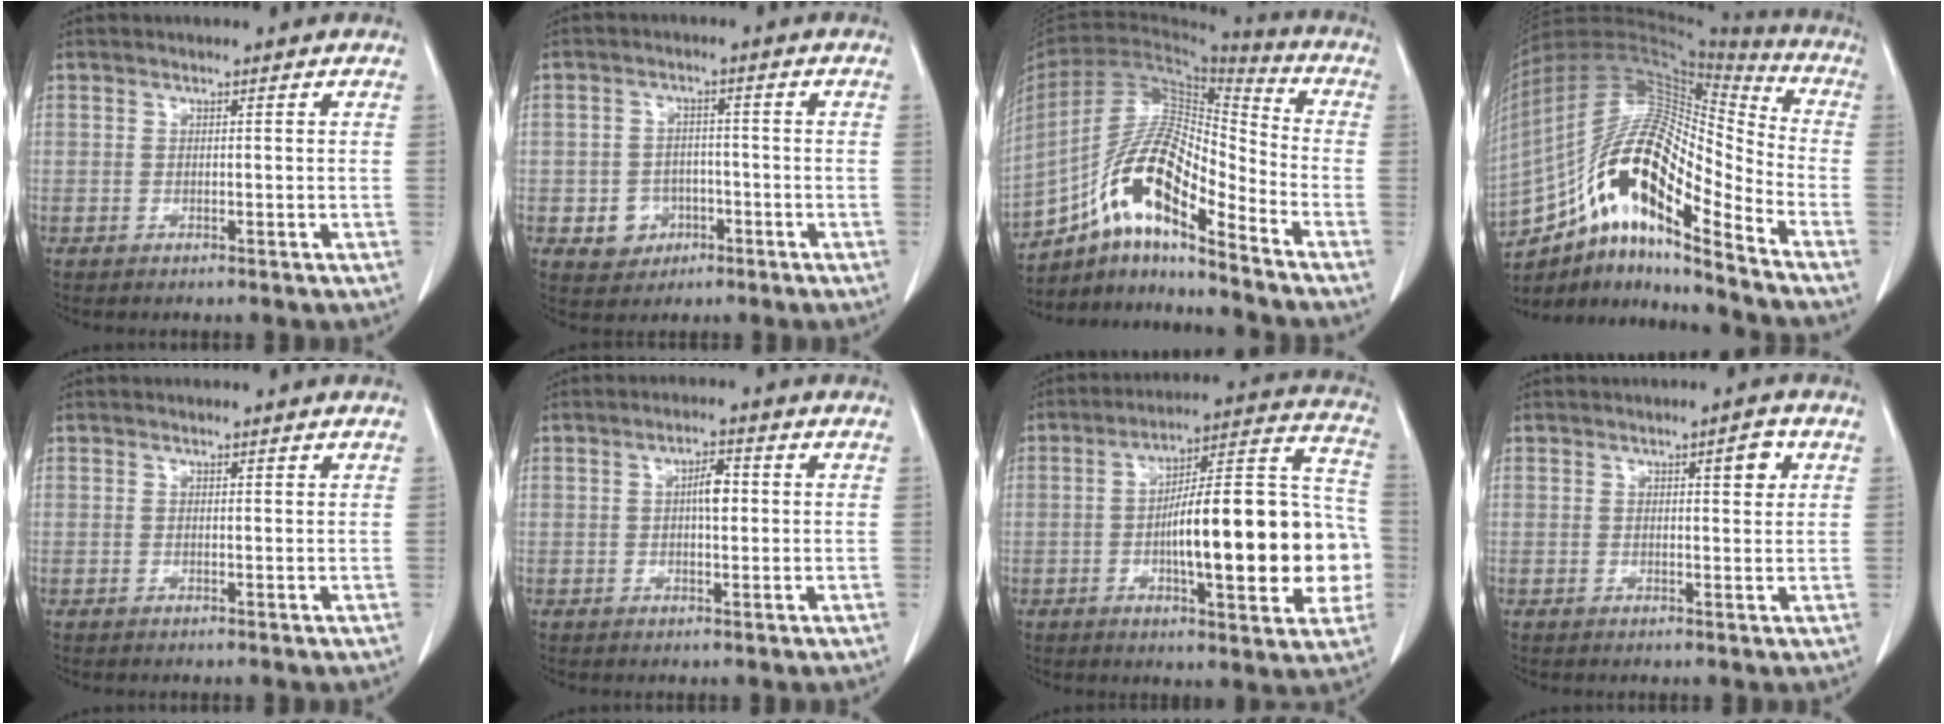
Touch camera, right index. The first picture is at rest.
{"total": 4.7, "force": [-1.8, 4.2, 1.3], "torque": [-0.014, 0.008, -0.019]}
{"total": 15.7, "force": [-9.4, 3.2, 12.2], "torque": [-0.232, 0.019, -0.167]}
{"total": 20.9, "force": [-11.5, 4.6, 16.9], "torque": [-0.334, 0.017, -0.201]}
{"total": 0.0}
{"total": 3.4, "force": [0.4, 1.2, 3.2], "torque": [-0.054, 0.006, 0.006]}
{"total": 21.8, "force": [-3.3, 5.0, 20.9], "torque": [-0.254, 0.039, -0.041]}
{"total": 3.0, "force": [1.2, 0.8, 2.6], "torque": [-0.035, 0.000, 0.015]}